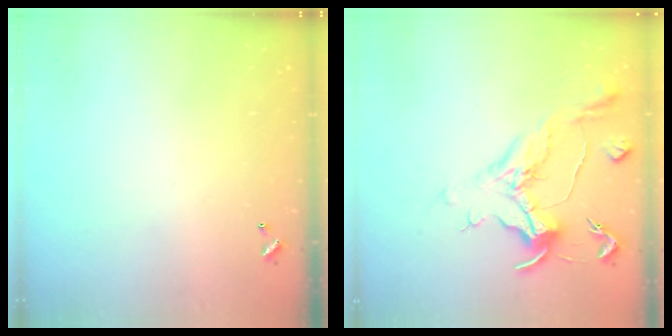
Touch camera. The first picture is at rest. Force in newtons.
{"total": 1.6, "press": 1.5, "slide": 0.6}